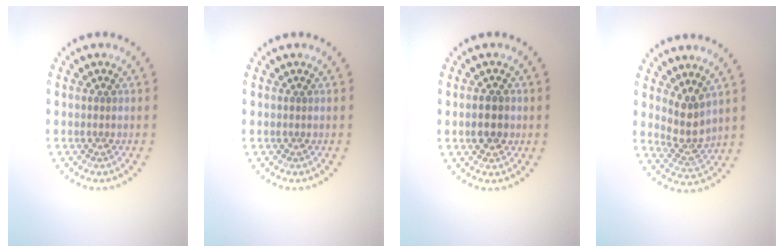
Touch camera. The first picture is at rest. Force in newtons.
{"total": 0.0}
{"total": 2.4, "press": 2.4, "slide": 0.3}
{"total": 2.9, "press": 2.4, "slide": 1.7}